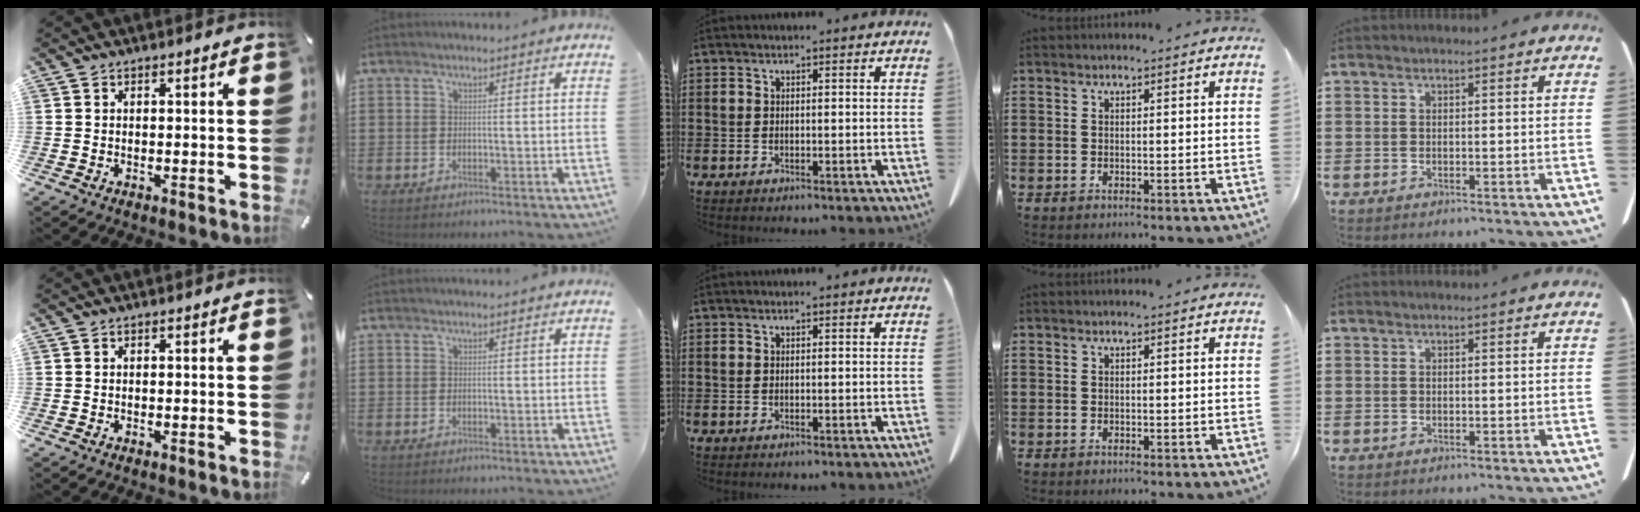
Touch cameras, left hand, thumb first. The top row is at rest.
{}